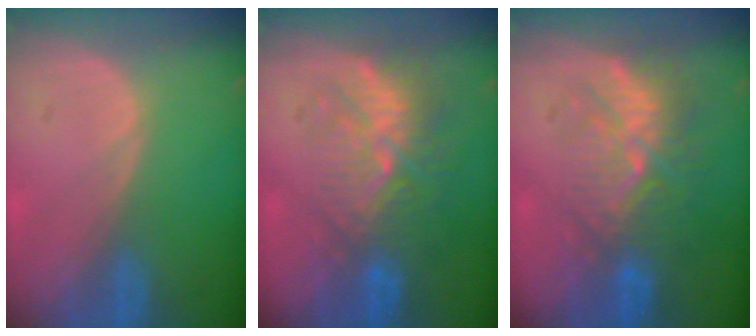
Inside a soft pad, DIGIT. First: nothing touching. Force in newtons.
{"total": 9.4, "press": 8.7, "slide": 3.5}
{"total": 9.4, "press": 8.7, "slide": 3.5}